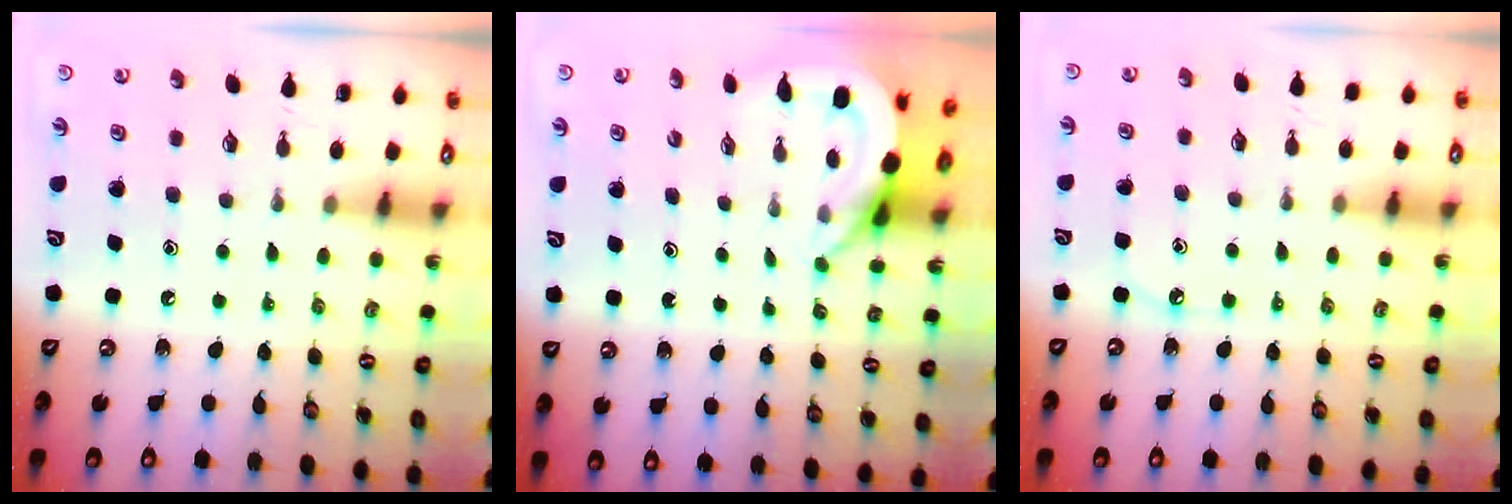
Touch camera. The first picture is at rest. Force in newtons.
{"total": 4.6, "press": 4.6, "slide": 0.3}
{"total": 4.3, "press": 4.2, "slide": 0.6}